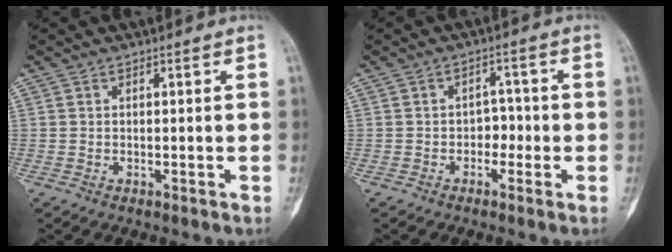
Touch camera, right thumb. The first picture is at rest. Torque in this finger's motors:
{"motor_torque": [-0.37, 0.38, -0.01, 0.05, -0.11]}